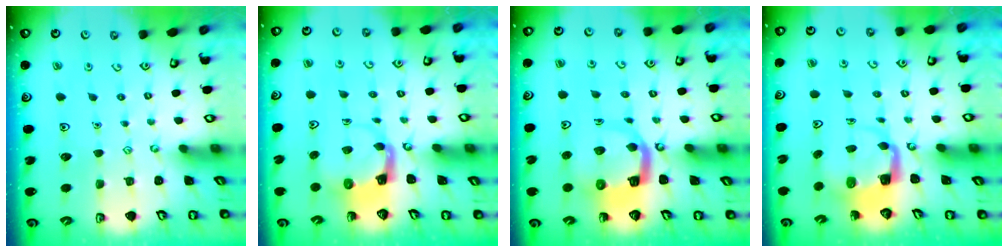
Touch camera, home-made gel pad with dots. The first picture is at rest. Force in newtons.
{"total": 4.0, "press": 3.9, "slide": 0.8}
{"total": 9.4, "press": 9.3, "slide": 1.3}
{"total": 4.0, "press": 4.0, "slide": 0.4}